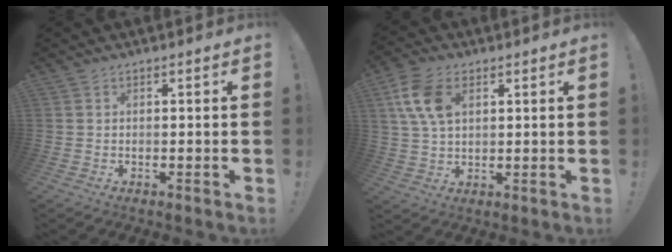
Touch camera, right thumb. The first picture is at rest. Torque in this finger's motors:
{"motor_torque": [0.82, 2.13, 1.01, 0.05, 0.03]}